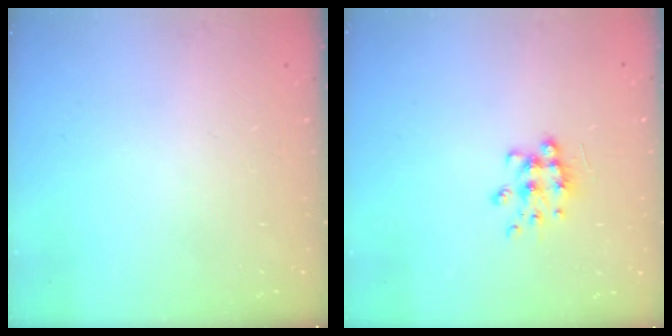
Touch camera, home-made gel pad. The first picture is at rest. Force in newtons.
{"total": 8.0, "press": 8.0, "slide": 0.7}